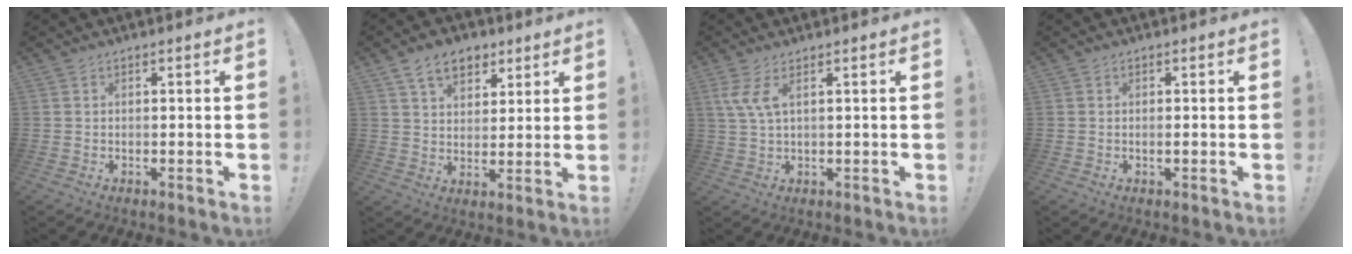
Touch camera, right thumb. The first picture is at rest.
{"total": 10.2, "force": [5.9, 6.7, 4.9], "torque": [-0.076, -0.017, 0.112]}
{"total": 5.3, "force": [2.2, 1.1, 4.7], "torque": [-0.098, -0.003, 0.043]}
{"total": 1.0, "force": [-0.4, -0.1, 0.9], "torque": [-0.010, -0.002, -0.009]}